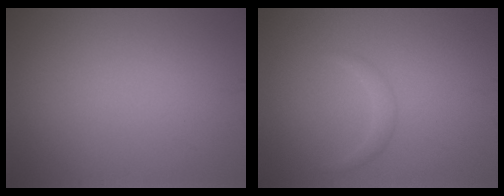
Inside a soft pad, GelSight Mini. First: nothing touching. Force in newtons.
{"total": 1.0, "press": 1.0, "slide": 0.1}